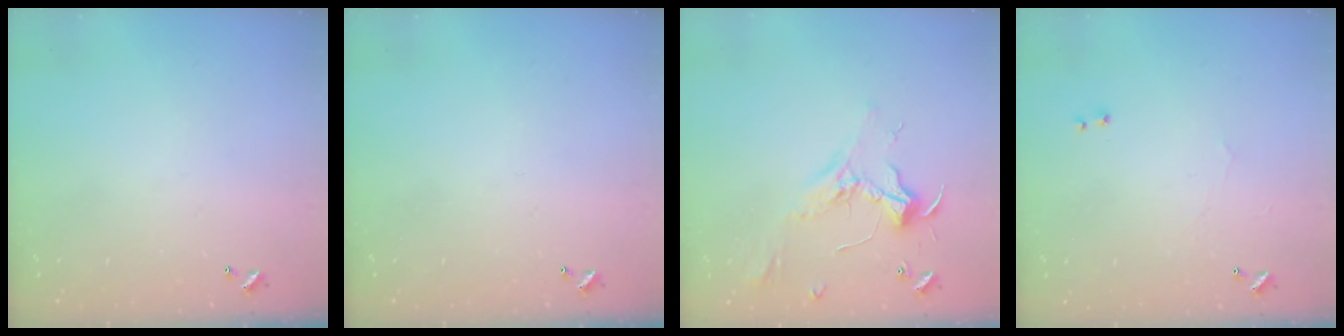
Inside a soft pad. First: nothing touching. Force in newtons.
{"total": 0.0}
{"total": 2.4, "press": 2.3, "slide": 0.8}
{"total": 1.0, "press": 0.5, "slide": 0.8}